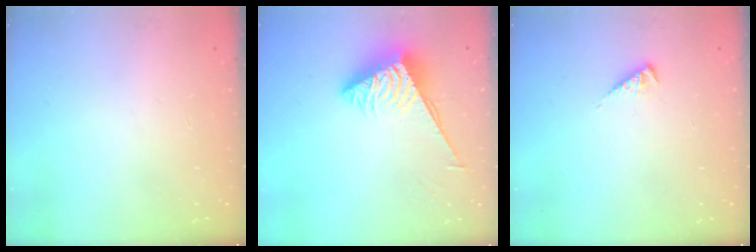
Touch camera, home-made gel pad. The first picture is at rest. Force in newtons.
{"total": 3.9, "press": 3.9, "slide": 0.4}
{"total": 3.3, "press": 3.2, "slide": 0.5}